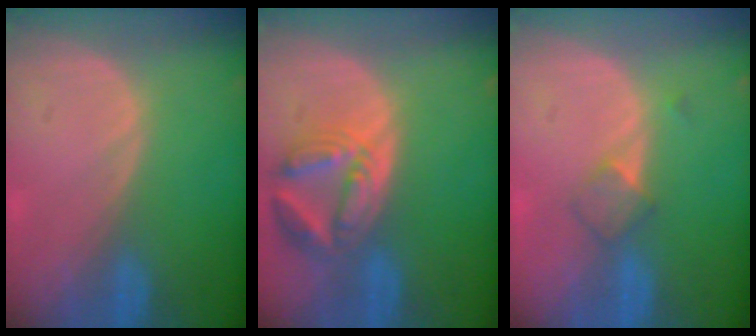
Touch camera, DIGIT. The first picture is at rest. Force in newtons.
{"total": 8.0, "press": 7.1, "slide": 3.7}
{"total": 3.0, "press": 2.7, "slide": 1.2}